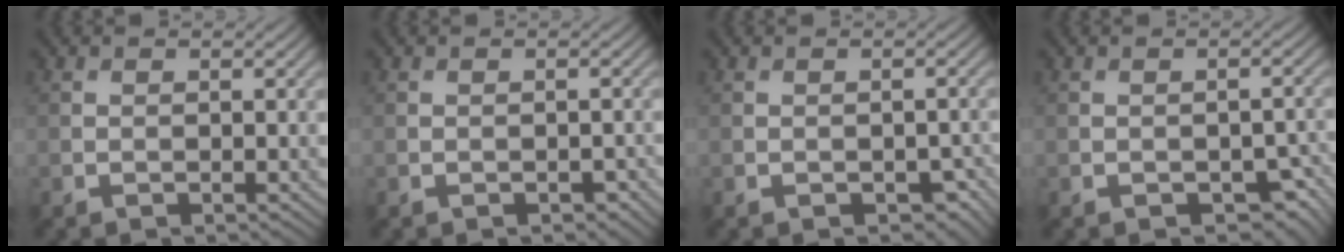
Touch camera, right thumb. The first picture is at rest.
{"total": 0.9, "force": [-0.5, 0.5, 0.5], "torque": [-0.007, -0.004, -0.007]}
{"total": 2.9, "force": [-1.2, 1.7, 1.9], "torque": [-0.026, -0.010, -0.009]}
{"total": 4.3, "force": [-1.9, 2.5, 3.0], "torque": [-0.037, -0.012, -0.016]}